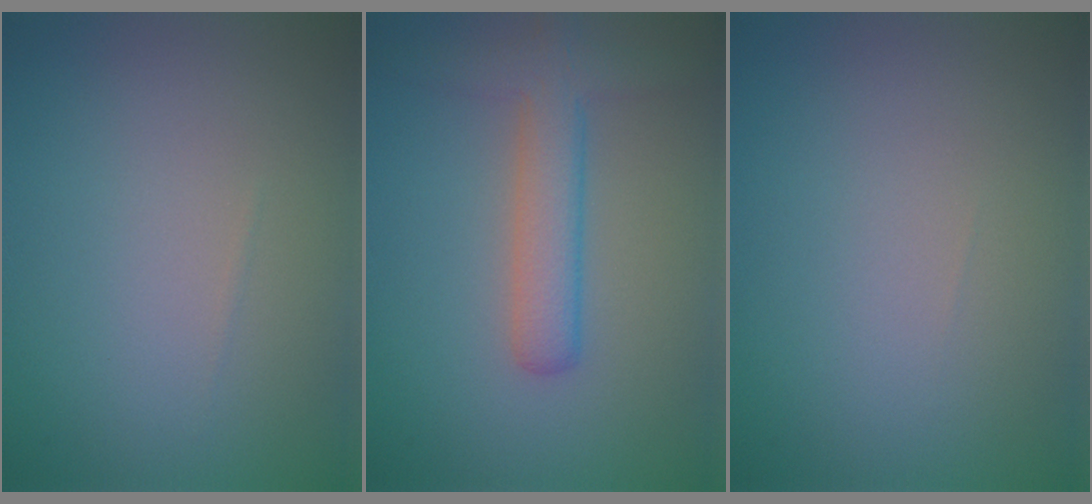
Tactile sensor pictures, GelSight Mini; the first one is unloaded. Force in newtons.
{"total": 4.2, "press": 4.2, "slide": 0.1}
{"total": 0.0}